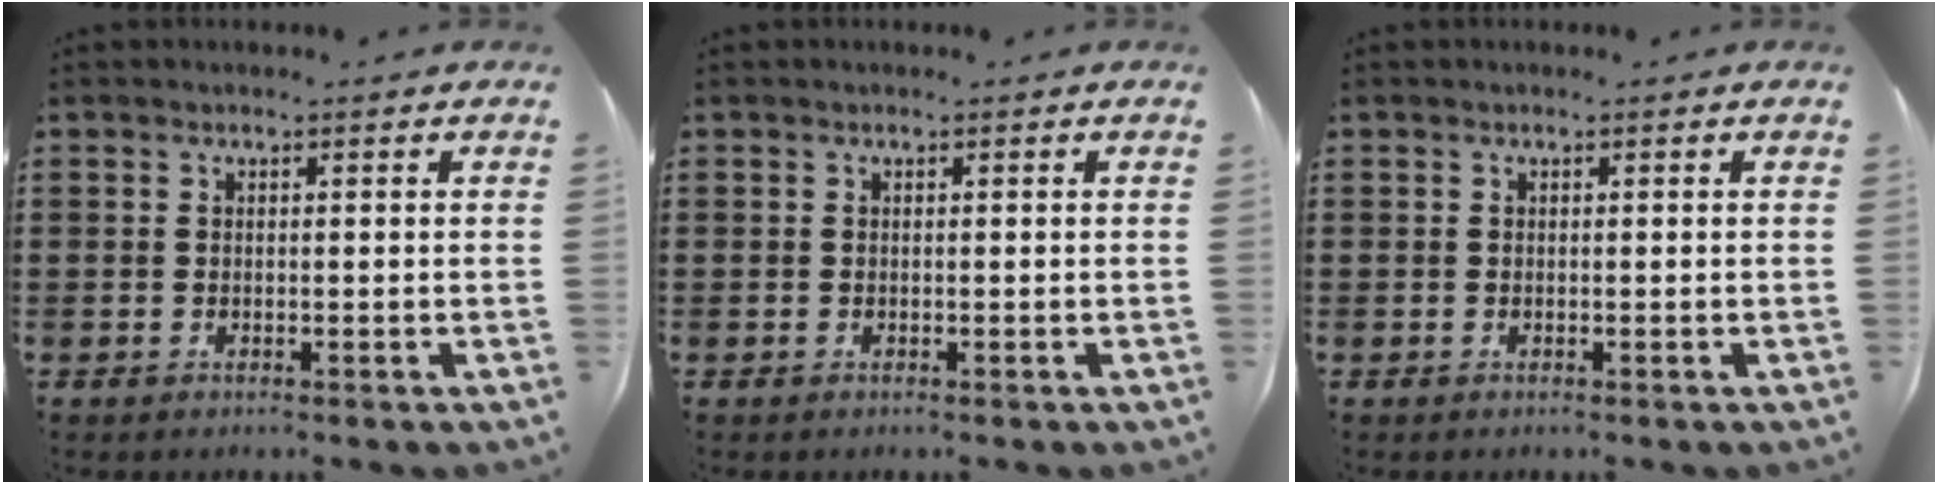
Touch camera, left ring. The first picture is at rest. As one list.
[{"total": 0.0}, {"total": 0.0}]